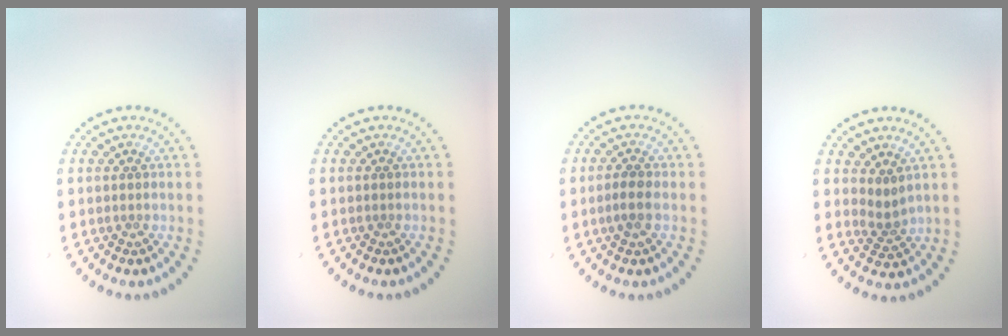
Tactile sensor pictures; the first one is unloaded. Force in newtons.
{"total": 0.0}
{"total": 1.1, "press": 1.0, "slide": 0.5}
{"total": 1.8, "press": 1.2, "slide": 1.3}